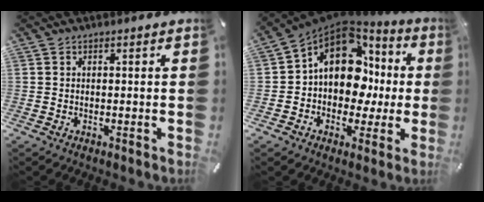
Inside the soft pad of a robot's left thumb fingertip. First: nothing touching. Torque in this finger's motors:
{"motor_torque": [2.46, 2.55, 1.01, 0.60, 0.17]}